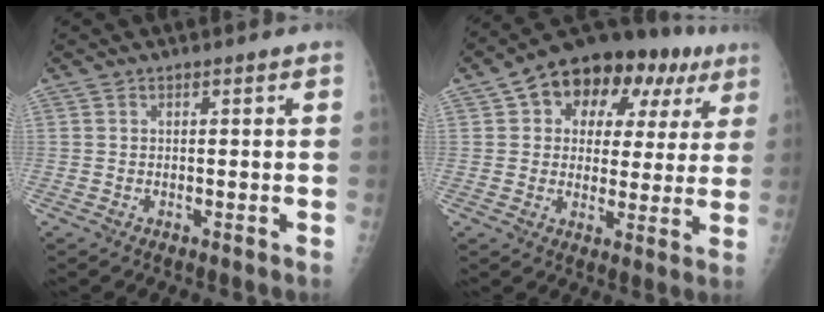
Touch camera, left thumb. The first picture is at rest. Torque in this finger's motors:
{"motor_torque": [0.36, 0.47, 0.22, -0.12, 0.11]}